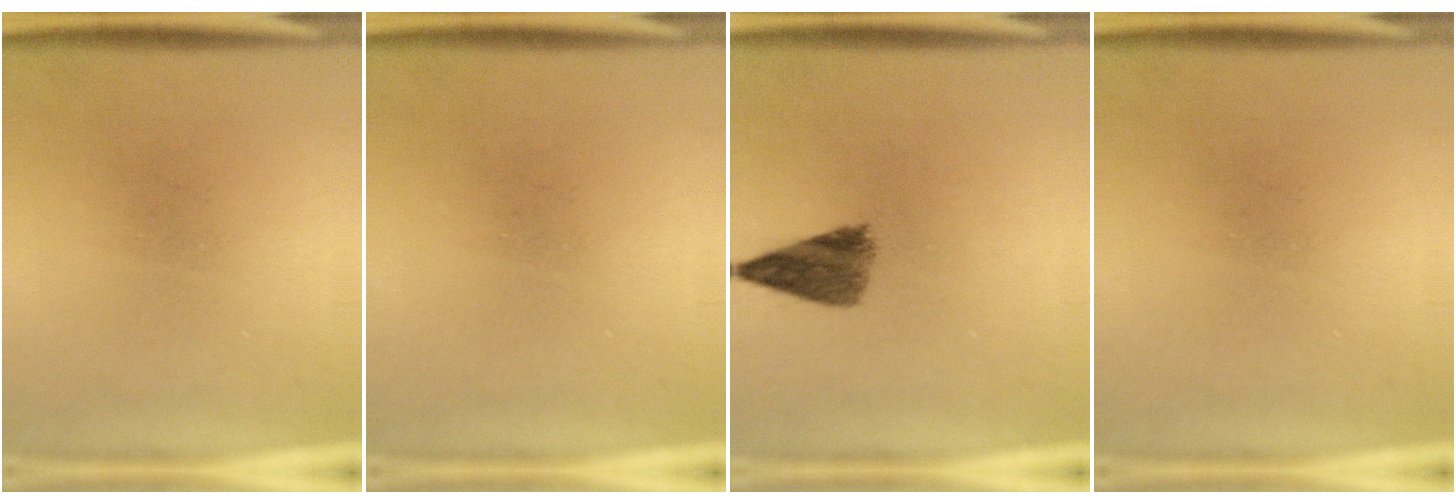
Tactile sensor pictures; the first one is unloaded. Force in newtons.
{"total": 0.0}
{"total": 5.2}
{"total": 0.0}